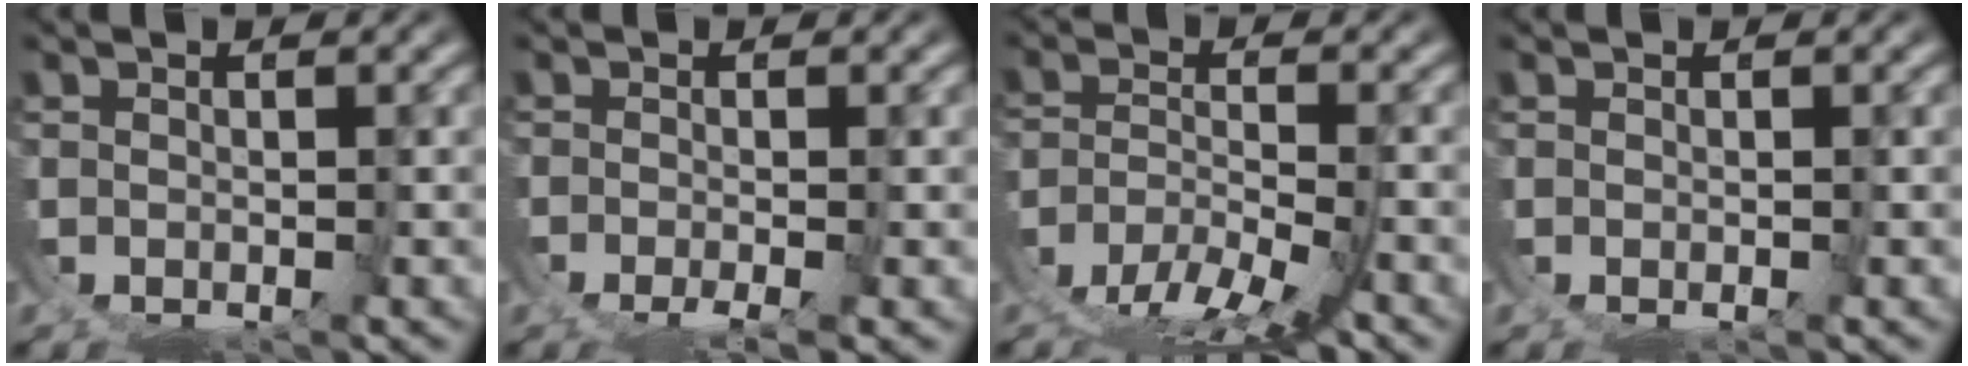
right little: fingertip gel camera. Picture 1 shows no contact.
{"total": 2.1, "force": [-1.3, -0.5, 1.5], "torque": [-0.005, 0.000, -0.023]}
{"total": 5.6, "force": [-3.5, 1.7, 4.1], "torque": [-0.059, -0.021, -0.051]}
{"total": 0.0}